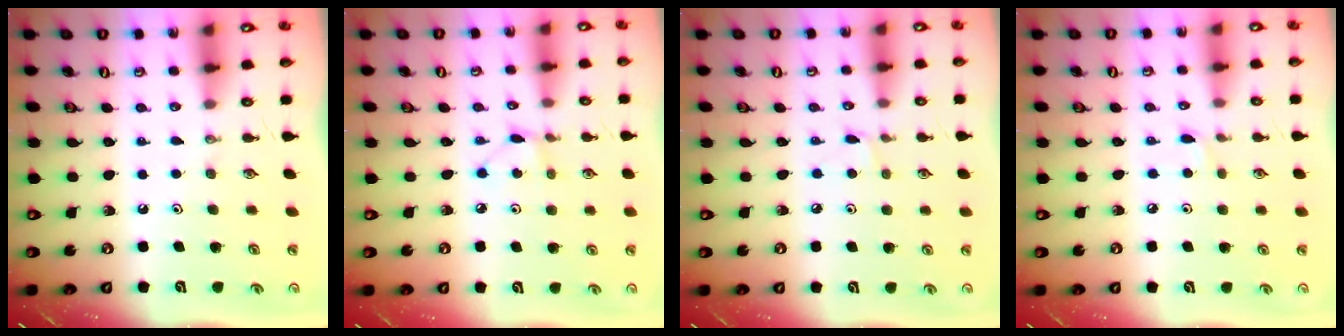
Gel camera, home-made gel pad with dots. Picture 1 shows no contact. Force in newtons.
{"total": 3.6, "press": 3.5, "slide": 0.4}
{"total": 4.0, "press": 4.0, "slide": 0.4}
{"total": 2.2, "press": 2.1, "slide": 0.3}